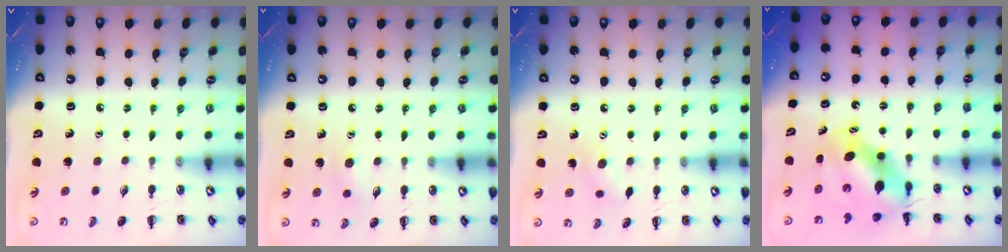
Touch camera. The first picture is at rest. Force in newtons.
{"total": 5.7, "press": 5.5, "slide": 1.4}
{"total": 5.1, "press": 5.0, "slide": 1.1}
{"total": 6.6, "press": 6.4, "slide": 1.3}